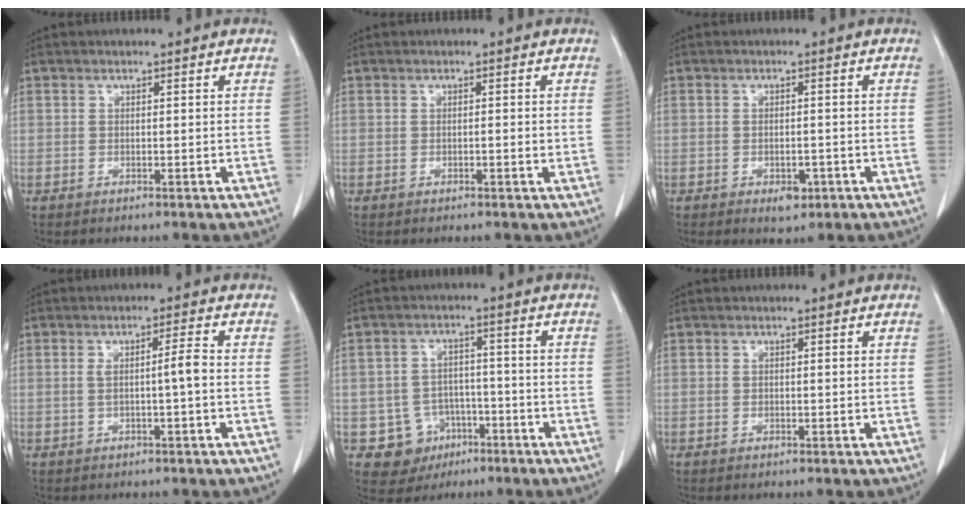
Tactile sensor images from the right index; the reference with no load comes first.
{"total": 0.6, "force": [-0.1, 0.1, 0.6], "torque": [-0.007, 0.001, -0.001]}
{"total": 2.7, "force": [-1.3, 1.5, 1.8], "torque": [-0.018, 0.003, -0.007]}
{"total": 3.0, "force": [-0.2, -0.3, 2.9], "torque": [-0.048, 0.008, 0.001]}
{"total": 7.1, "force": [-3.0, 6.4, 1.0], "torque": [-0.011, 0.012, -0.036]}
{"total": 0.0}